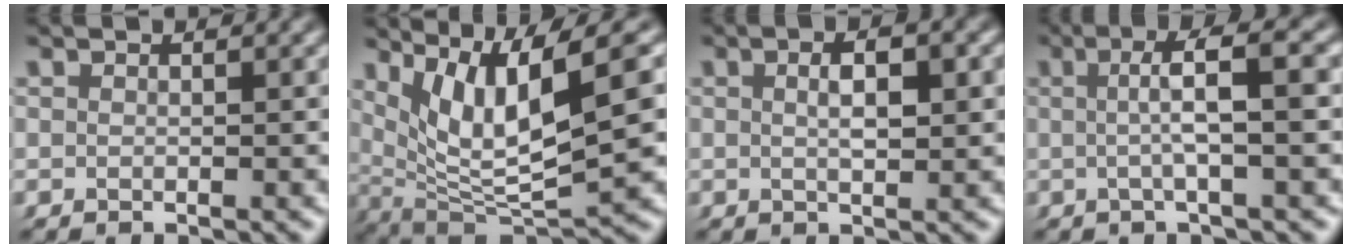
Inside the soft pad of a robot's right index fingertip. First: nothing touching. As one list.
[{"total": 11.5, "force": [2.2, 6.6, 9.2], "torque": [-0.155, -0.005, 0.038]}, {"total": 3.3, "force": [0.4, 1.2, 3.0], "torque": [-0.039, 0.006, 0.003]}, {"total": 3.9, "force": [0.3, -0.2, 3.8], "torque": [-0.061, 0.016, 0.000]}]